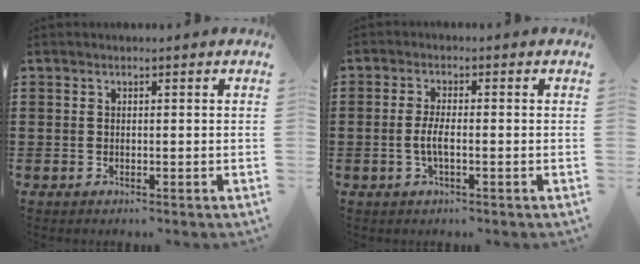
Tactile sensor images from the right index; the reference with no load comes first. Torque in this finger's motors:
{"motor_torque": [1.08, 1.06, 0.35, 0.10]}